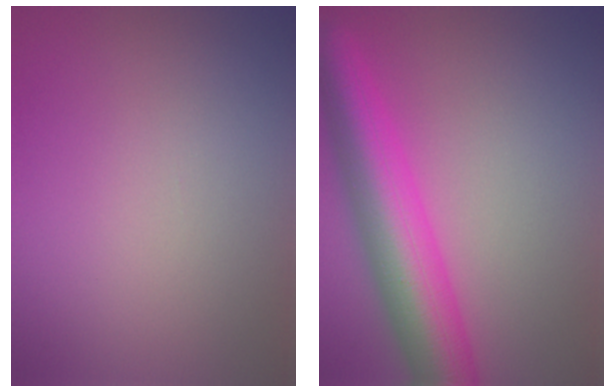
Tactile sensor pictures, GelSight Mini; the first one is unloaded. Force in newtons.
{"total": 8.7, "press": 8.7, "slide": 0.2}